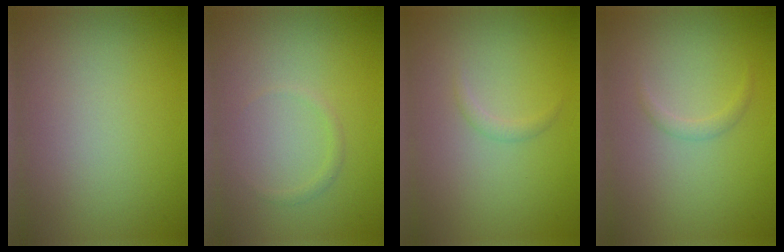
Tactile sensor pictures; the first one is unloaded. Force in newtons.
{"total": 0.7, "press": 0.7, "slide": 0.1}
{"total": 0.8, "press": 0.8, "slide": 0.1}
{"total": 0.8, "press": 0.8, "slide": 0.0}